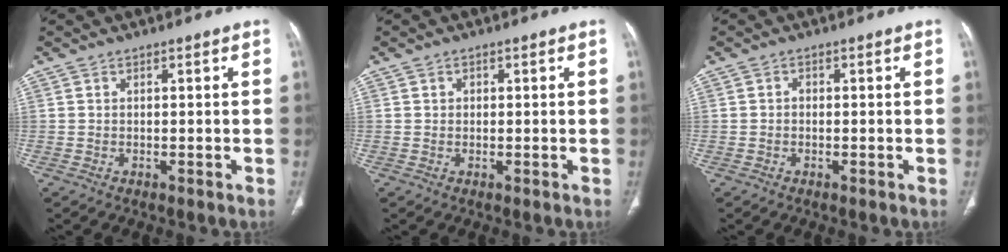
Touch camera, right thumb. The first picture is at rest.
{"total": 0.8, "force": [0.1, 0.7, 0.3], "torque": [0.000, 0.002, 0.001]}
{"total": 0.8, "force": [-0.1, 0.6, 0.5], "torque": [0.000, 0.004, -0.006]}